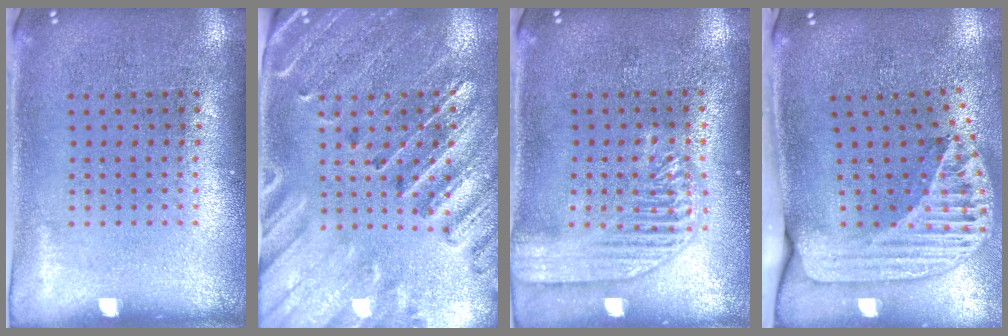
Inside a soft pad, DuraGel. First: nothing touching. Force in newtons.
{"total": 2.9, "press": 2.7, "slide": 0.9}
{"total": 1.9, "press": 1.8, "slide": 0.2}
{"total": 2.6, "press": 1.8, "slide": 1.8}